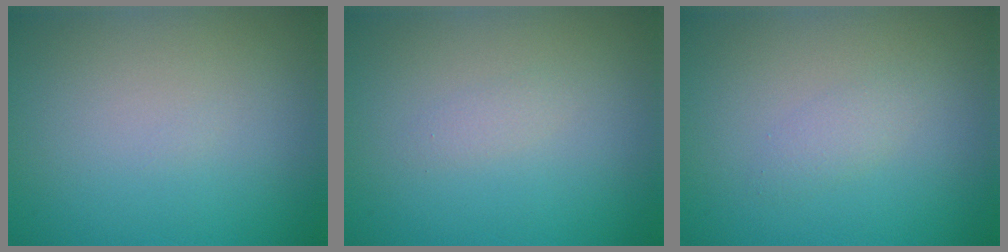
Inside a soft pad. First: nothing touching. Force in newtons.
{"total": 0.7, "press": 0.7, "slide": 0.0}
{"total": 1.1, "press": 1.1, "slide": 0.1}